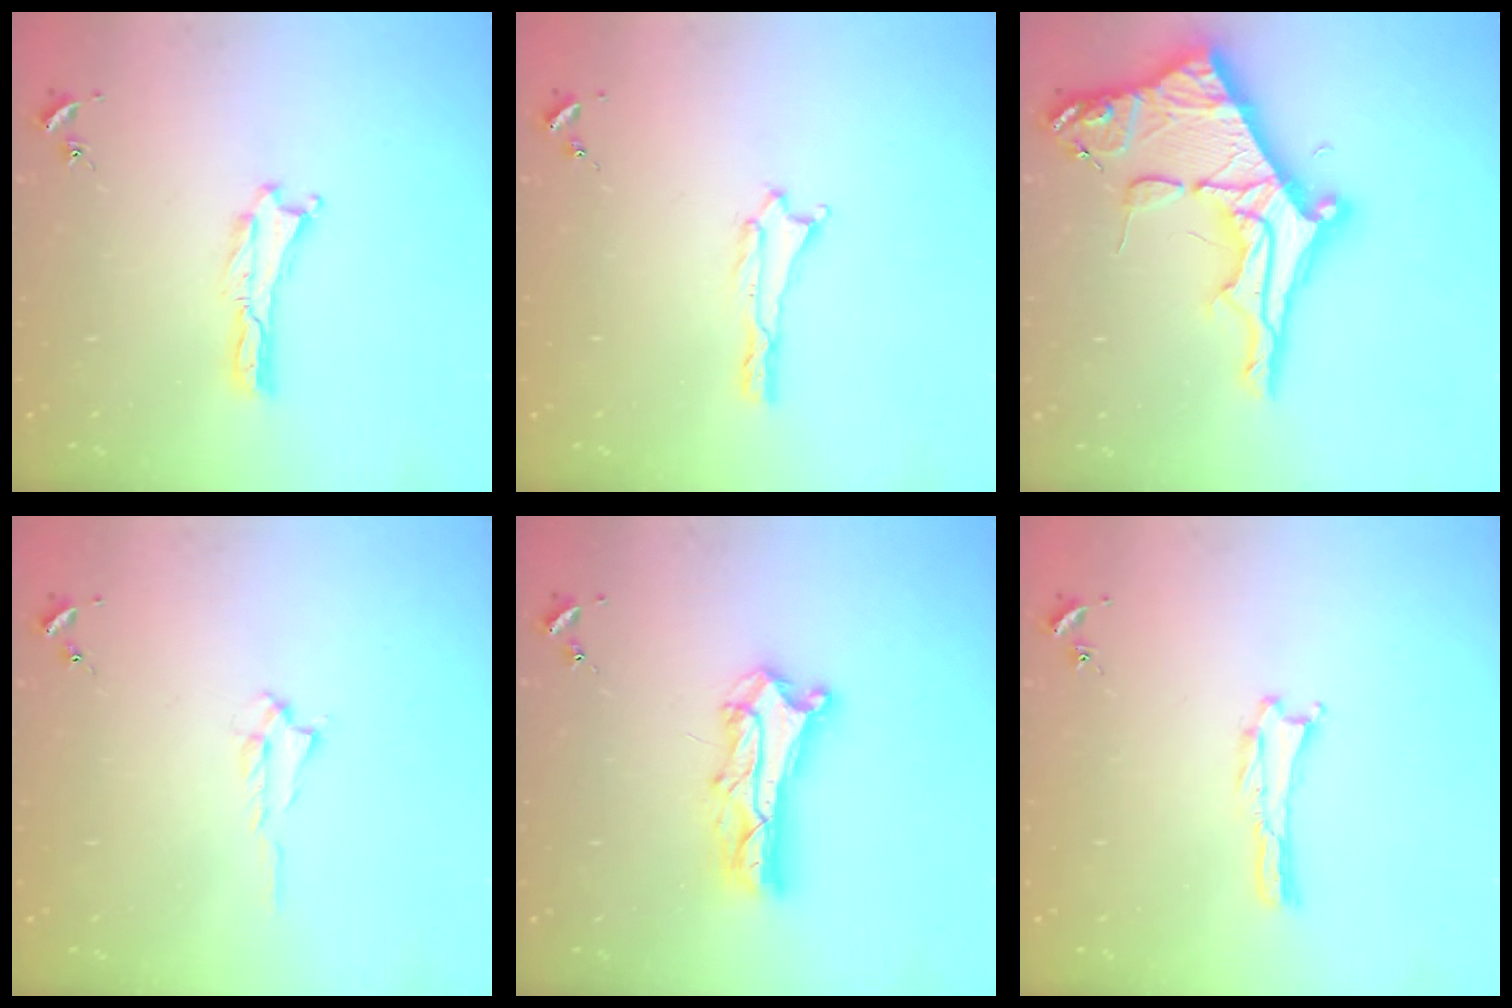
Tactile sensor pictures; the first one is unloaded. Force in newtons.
{"total": 0.0}
{"total": 11.6, "press": 11.6, "slide": 1.1}
{"total": 0.7, "press": 0.6, "slide": 0.2}
{"total": 8.3, "press": 8.3, "slide": 0.7}
{"total": 0.0}